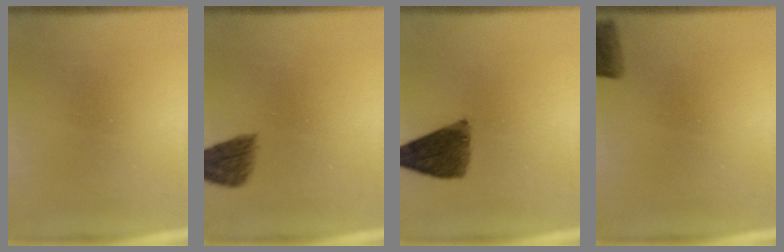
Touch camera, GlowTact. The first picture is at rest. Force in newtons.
{"total": 3.7}
{"total": 7.1}
{"total": 5.6}